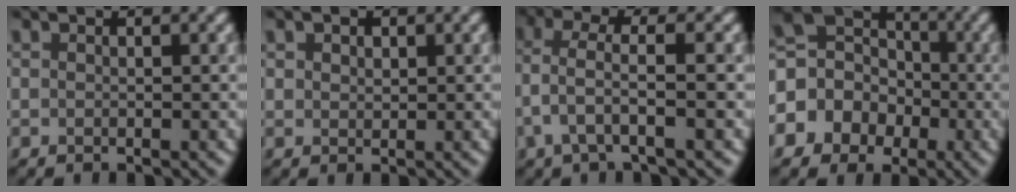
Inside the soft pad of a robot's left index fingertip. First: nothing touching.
{"total": 1.4, "force": [0.8, 0.9, 0.5], "torque": [-0.006, 0.006, 0.012]}
{"total": 3.0, "force": [-0.1, 0.8, 2.9], "torque": [-0.067, 0.012, -0.004]}
{"total": 8.1, "force": [-1.6, 7.4, 2.9], "torque": [-0.065, 0.018, -0.052]}